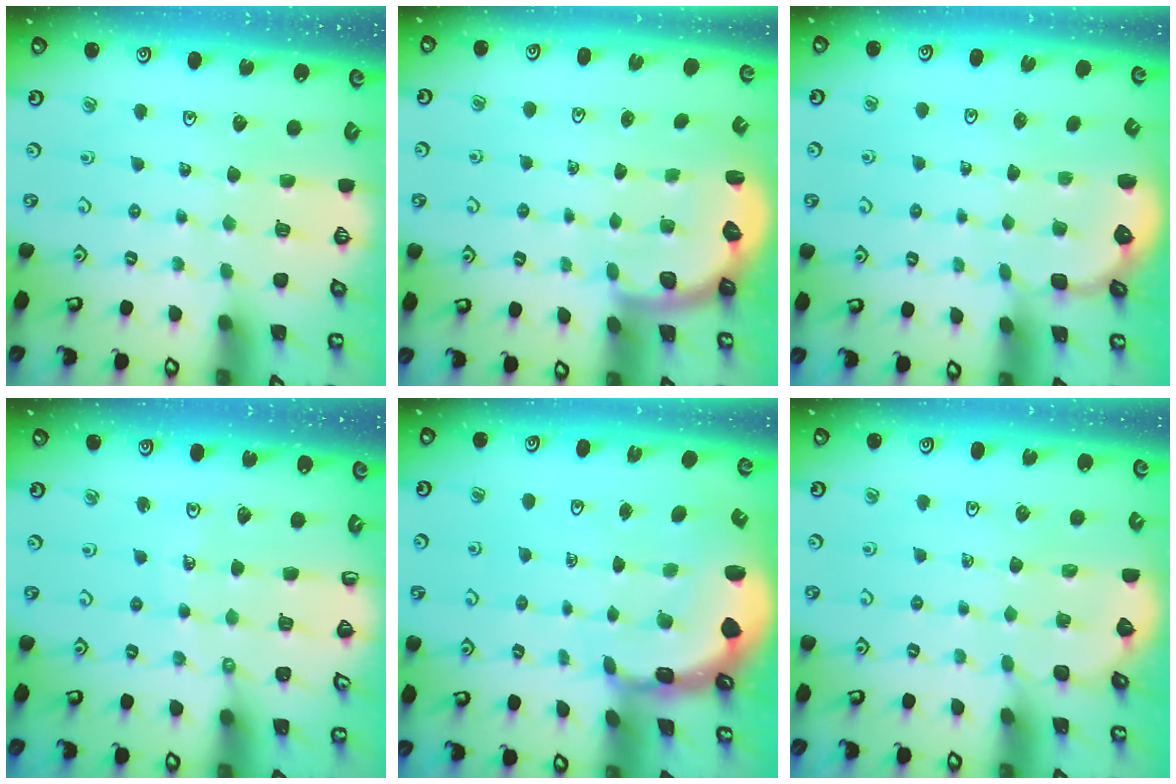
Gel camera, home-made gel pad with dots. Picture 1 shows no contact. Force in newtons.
{"total": 2.7, "press": 2.0, "slide": 1.7}
{"total": 1.8, "press": 1.0, "slide": 1.4}
{"total": 4.2, "press": 4.2, "slide": 0.4}
{"total": 2.2, "press": 2.0, "slide": 1.0}
{"total": 2.1, "press": 2.1, "slide": 0.2}